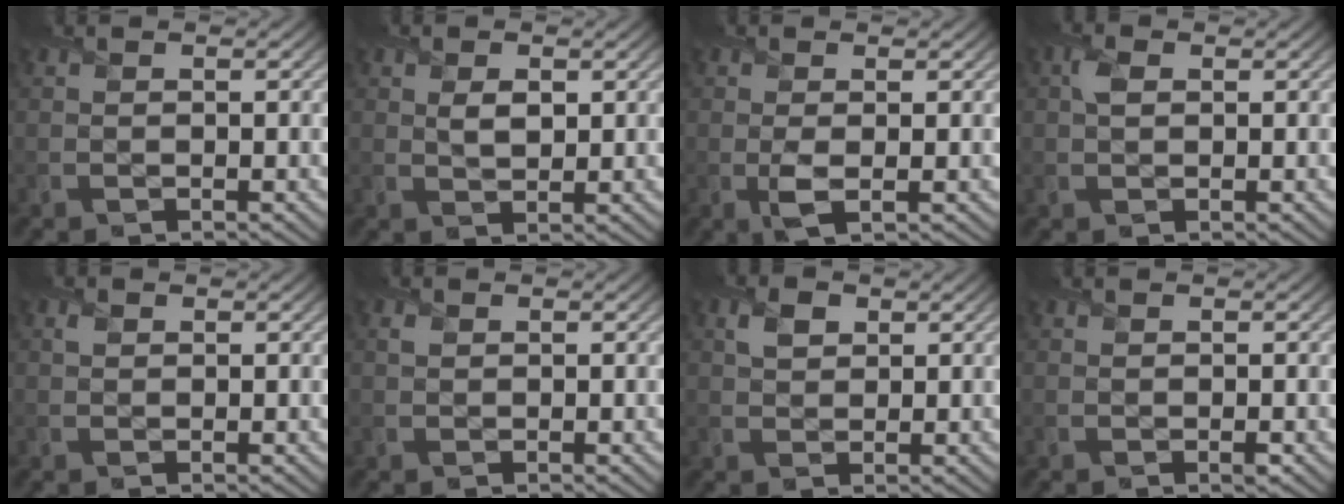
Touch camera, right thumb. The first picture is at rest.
{"total": 2.5, "force": [0.8, 1.5, 1.8], "torque": [-0.039, -0.006, 0.016]}
{"total": 2.0, "force": [0.0, 0.8, 1.8], "torque": [-0.042, -0.006, -0.002]}
{"total": 2.1, "force": [0.6, 1.4, 1.5], "torque": [-0.038, 0.005, 0.008]}
{"total": 1.0, "force": [0.4, 0.8, 0.3], "torque": [-0.009, -0.002, 0.005]}
{"total": 0.9, "force": [0.3, 0.8, 0.4], "torque": [-0.011, -0.002, 0.005]}
{"total": 2.7, "force": [1.1, 2.0, 1.5], "torque": [-0.036, 0.002, 0.019]}
{"total": 0.7, "force": [-0.2, 0.4, 0.5], "torque": [-0.008, -0.006, -0.003]}